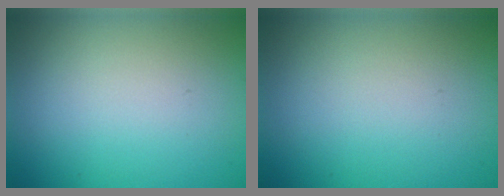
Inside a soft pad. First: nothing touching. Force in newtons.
{"total": 0.0}